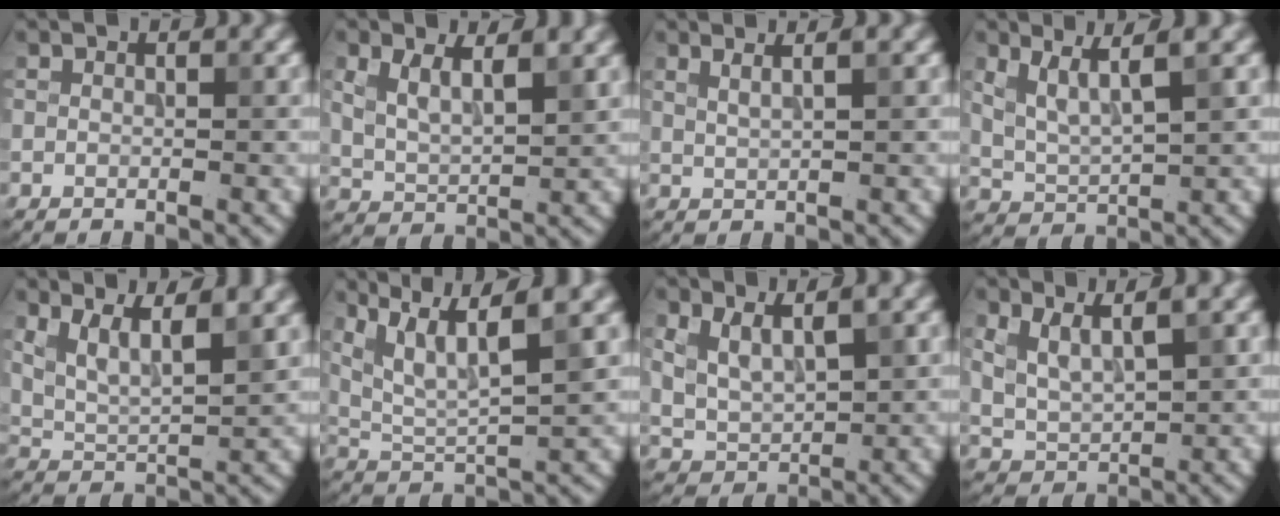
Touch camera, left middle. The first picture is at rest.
{"total": 4.1, "force": [2.1, 1.9, 3.0], "torque": [-0.070, -0.002, 0.043]}
{"total": 2.7, "force": [1.7, 1.0, 1.9], "torque": [-0.011, 0.007, 0.006]}
{"total": 3.9, "force": [2.3, 1.0, 3.0], "torque": [-0.064, 0.000, 0.050]}
{"total": 5.3, "force": [3.2, 1.7, 3.8], "torque": [-0.077, 0.003, 0.059]}
{"total": 7.1, "force": [3.9, 1.7, 5.6], "torque": [-0.104, 0.005, 0.079]}
{"total": 4.3, "force": [1.8, 2.5, 3.1], "torque": [-0.074, -0.007, 0.039]}
{"total": 3.9, "force": [1.8, 1.9, 2.9], "torque": [-0.068, -0.005, 0.038]}